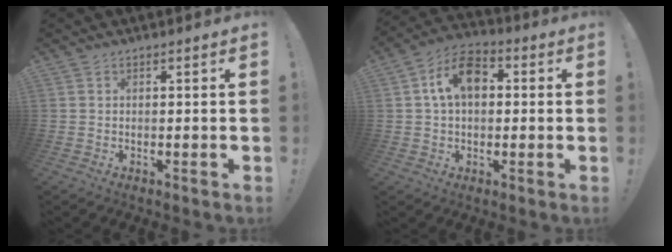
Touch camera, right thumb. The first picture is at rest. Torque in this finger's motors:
{"motor_torque": [1.02, 1.01, 0.01, 0.00, 0.07]}